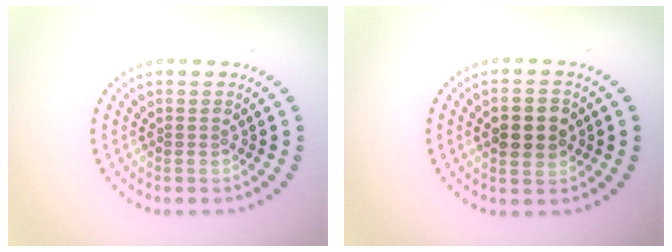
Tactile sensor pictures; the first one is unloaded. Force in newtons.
{"total": 3.7, "press": 3.7, "slide": 0.2}